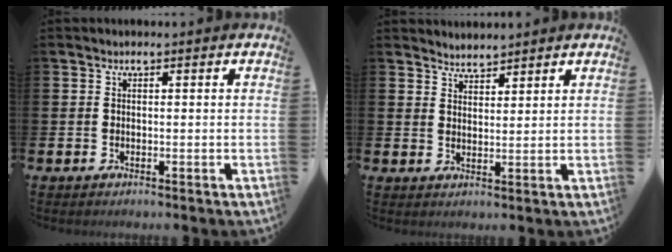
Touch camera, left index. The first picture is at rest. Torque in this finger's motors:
{"motor_torque": [0.25, -0.15, 0.20, 0.03]}